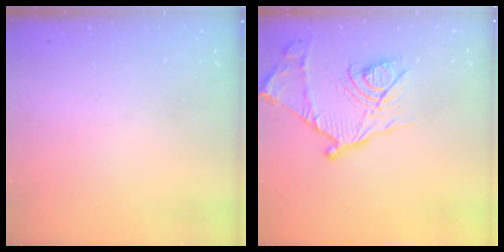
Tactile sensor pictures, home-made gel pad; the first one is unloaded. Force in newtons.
{"total": 17.6, "press": 17.6, "slide": 1.2}